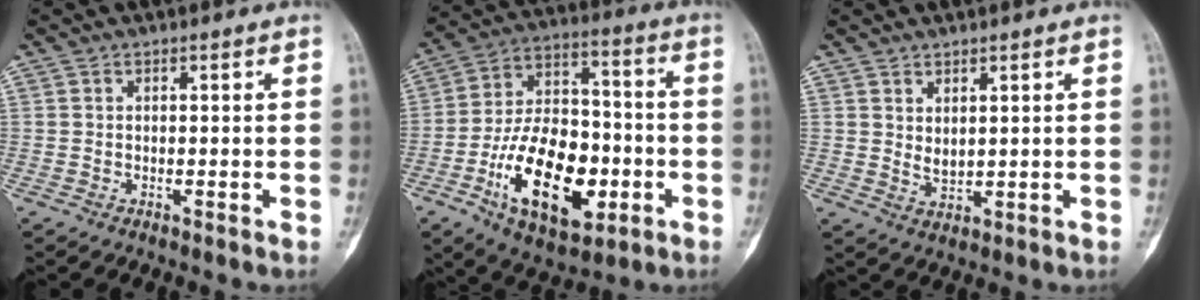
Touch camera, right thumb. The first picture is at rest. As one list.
[{"total": 21.5, "force": [-6.9, 11.9, 16.5], "torque": [-0.250, 0.035, -0.107]}, {"total": 2.7, "force": [1.2, 1.3, 2.0], "torque": [-0.032, -0.016, 0.028]}]